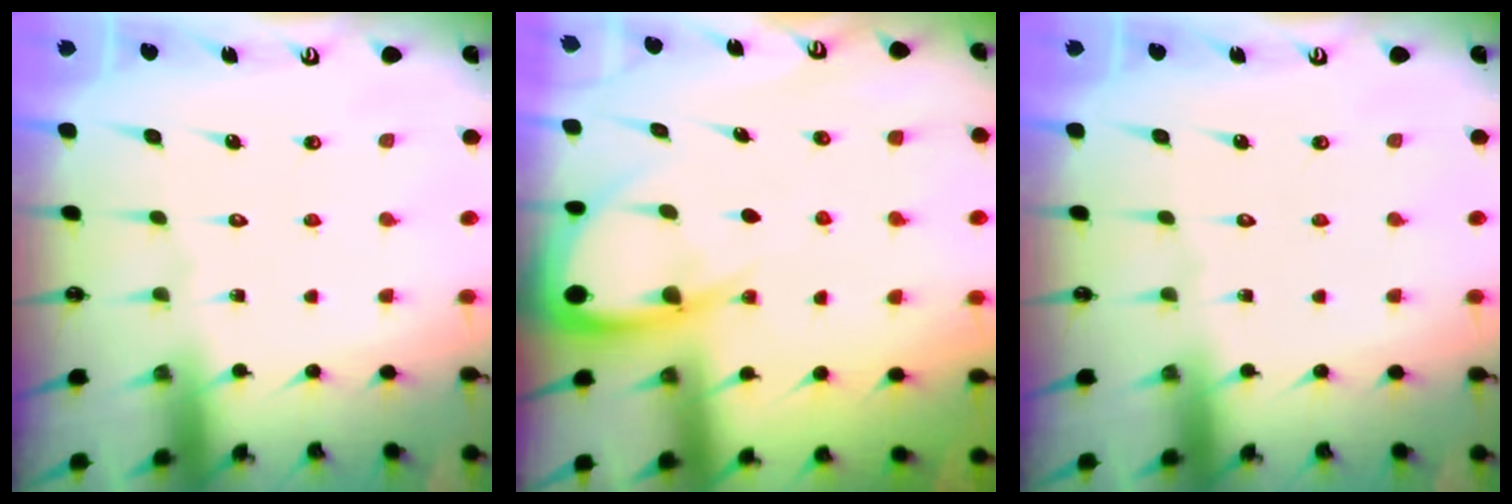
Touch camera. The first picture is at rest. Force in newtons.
{"total": 7.6, "press": 7.5, "slide": 0.8}
{"total": 0.0}